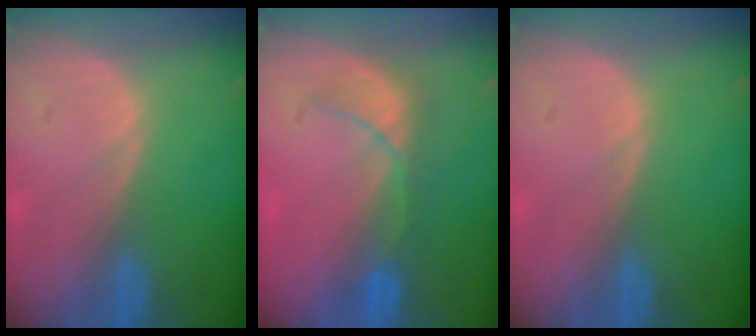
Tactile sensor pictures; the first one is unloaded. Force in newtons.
{"total": 5.1, "press": 5.1, "slide": 0.7}
{"total": 0.0}